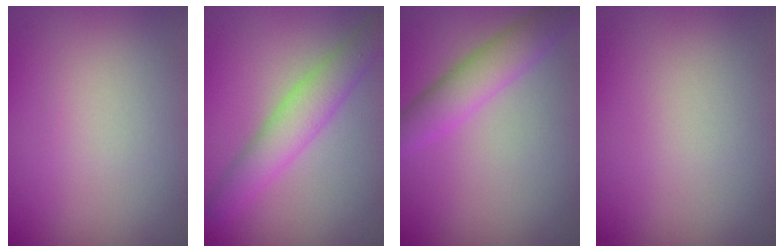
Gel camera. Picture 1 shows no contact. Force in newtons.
{"total": 4.2, "press": 4.1, "slide": 0.2}
{"total": 4.1, "press": 4.1, "slide": 0.1}
{"total": 0.0}